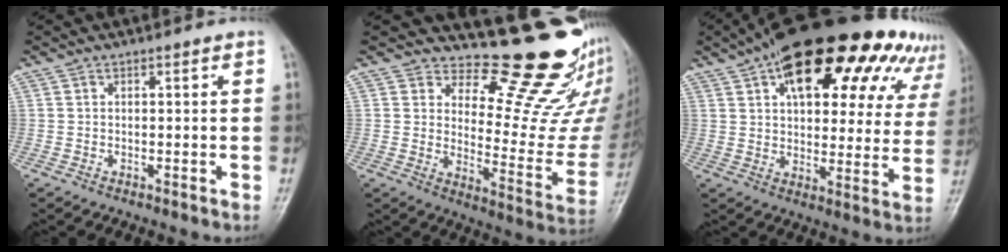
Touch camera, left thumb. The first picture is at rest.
{"total": 18.1, "force": [15.9, 5.1, 7.1], "torque": [-0.038, -0.175, 0.204]}
{"total": 28.2, "force": [15.6, 13.0, 19.6], "torque": [-0.238, 0.008, 0.211]}